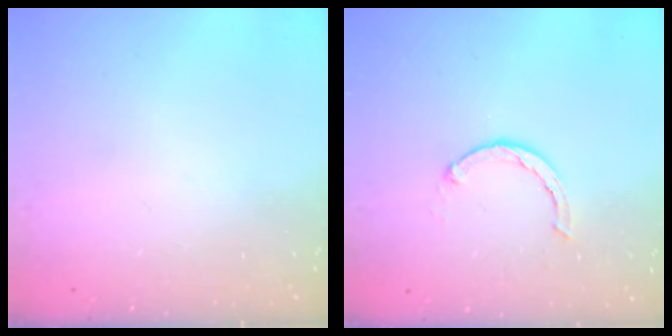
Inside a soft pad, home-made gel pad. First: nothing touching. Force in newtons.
{"total": 2.1, "press": 2.0, "slide": 0.4}